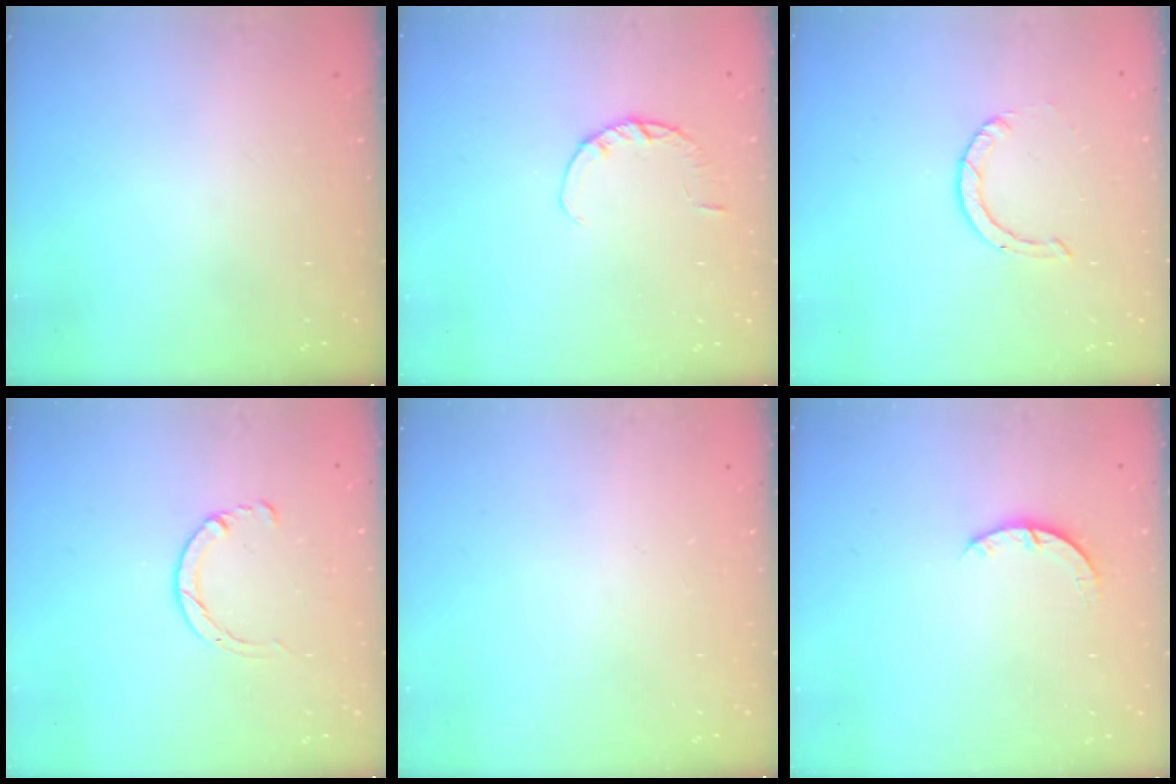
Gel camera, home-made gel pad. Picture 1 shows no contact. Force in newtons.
{"total": 2.9, "press": 2.8, "slide": 0.4}
{"total": 0.9, "press": 0.9, "slide": 0.1}
{"total": 2.9, "press": 2.8, "slide": 0.4}
{"total": 0.0}
{"total": 2.9, "press": 2.9, "slide": 0.4}